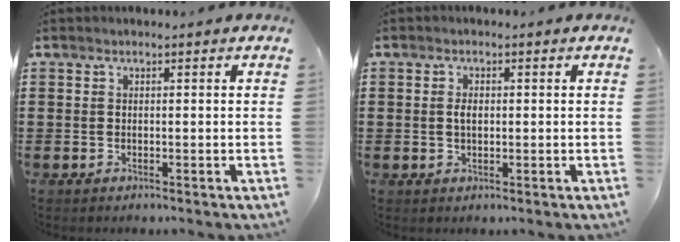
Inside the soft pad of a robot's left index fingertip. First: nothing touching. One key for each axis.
{"total": 1.8, "fx": 0.1, "fy": 0.9, "fz": 1.6, "tx": -0.033, "ty": 0.004, "tz": 0.000}